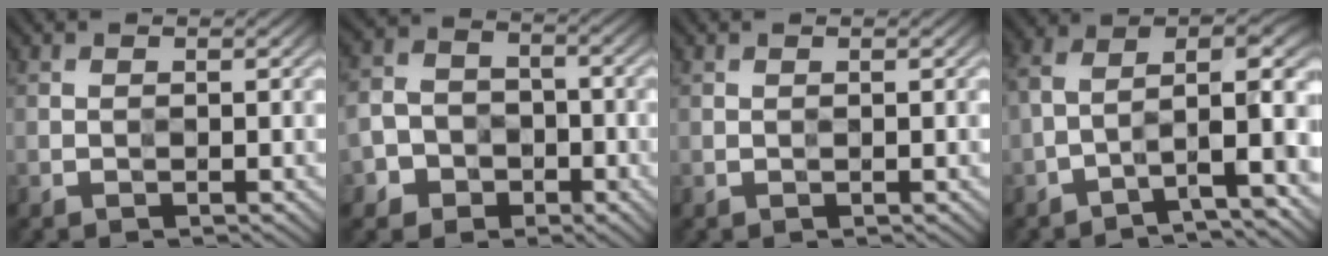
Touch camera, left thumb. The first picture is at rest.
{"total": 5.5, "force": [-2.7, 4.4, 1.8], "torque": [-0.034, -0.004, -0.064]}
{"total": 0.0}
{"total": 9.7, "force": [-3.2, 4.1, 8.2], "torque": [-0.145, 0.013, -0.062]}